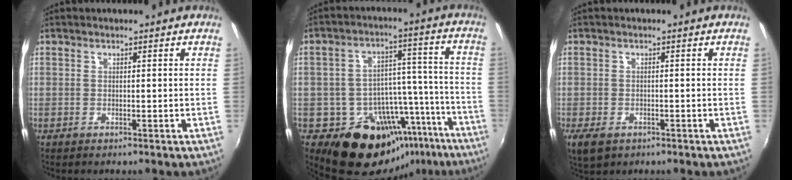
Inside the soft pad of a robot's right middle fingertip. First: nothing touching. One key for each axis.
{"total": 19.5, "fx": -14.2, "fy": 11.3, "fz": 7.0, "tx": -0.116, "ty": 0.056, "tz": -0.181}
{"total": 4.7, "fx": -2.7, "fy": 2.6, "fz": 2.9, "tx": -0.065, "ty": -0.019, "tz": -0.045}